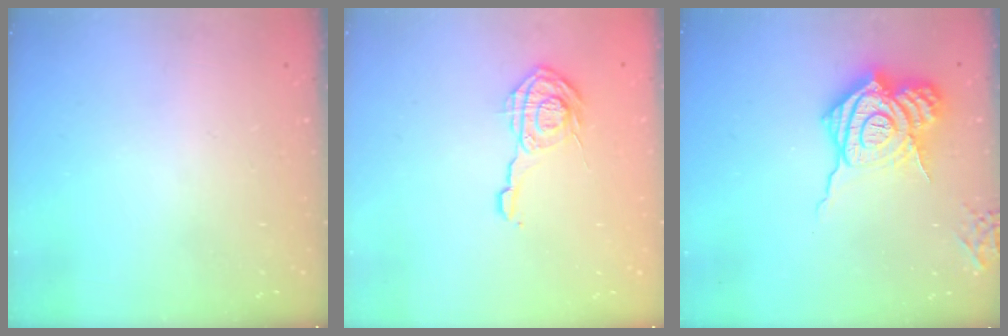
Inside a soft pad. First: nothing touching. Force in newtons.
{"total": 9.9, "press": 9.9, "slide": 0.5}
{"total": 21.5, "press": 21.4, "slide": 2.2}